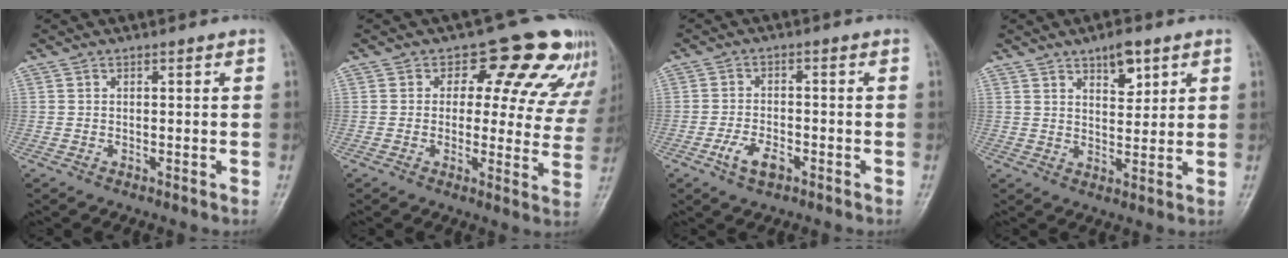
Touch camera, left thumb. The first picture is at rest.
{"total": 14.3, "force": [9.1, 8.2, 7.4], "torque": [-0.021, -0.033, 0.087]}
{"total": 4.8, "force": [-2.5, 2.5, 3.3], "torque": [-0.061, 0.013, -0.044]}
{"total": 5.8, "force": [3.5, 2.8, 3.8], "torque": [-0.036, -0.021, 0.053]}